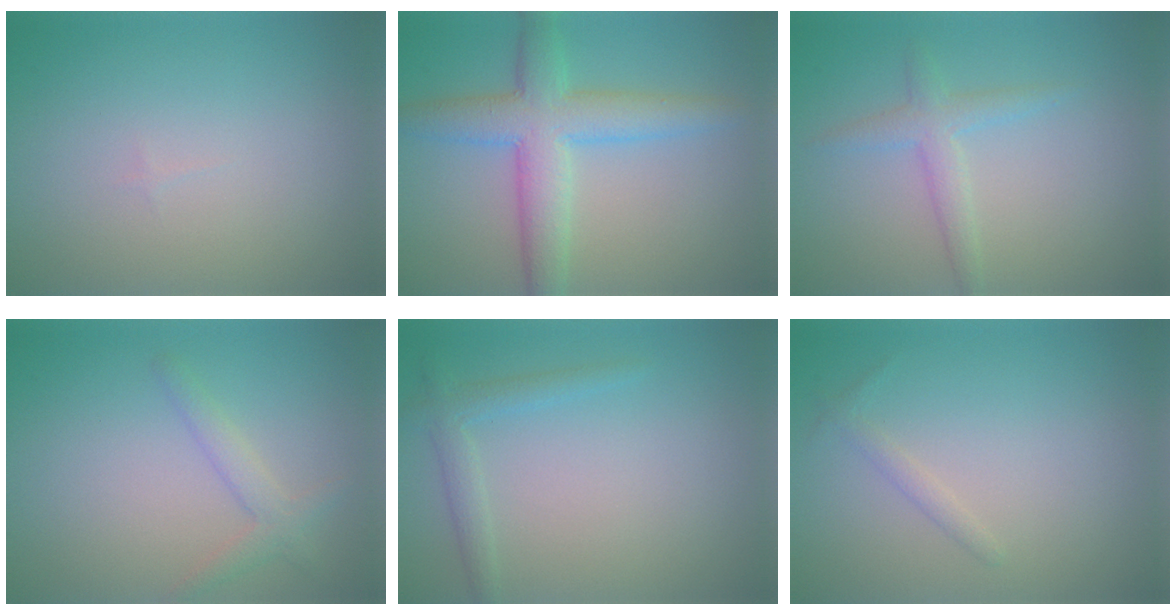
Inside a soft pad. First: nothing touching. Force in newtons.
{"total": 6.0, "press": 6.0, "slide": 0.1}
{"total": 2.3, "press": 2.3, "slide": 0.1}
{"total": 2.0, "press": 2.0, "slide": 0.1}
{"total": 1.2, "press": 1.2, "slide": 0.1}
{"total": 0.9, "press": 0.9, "slide": 0.1}